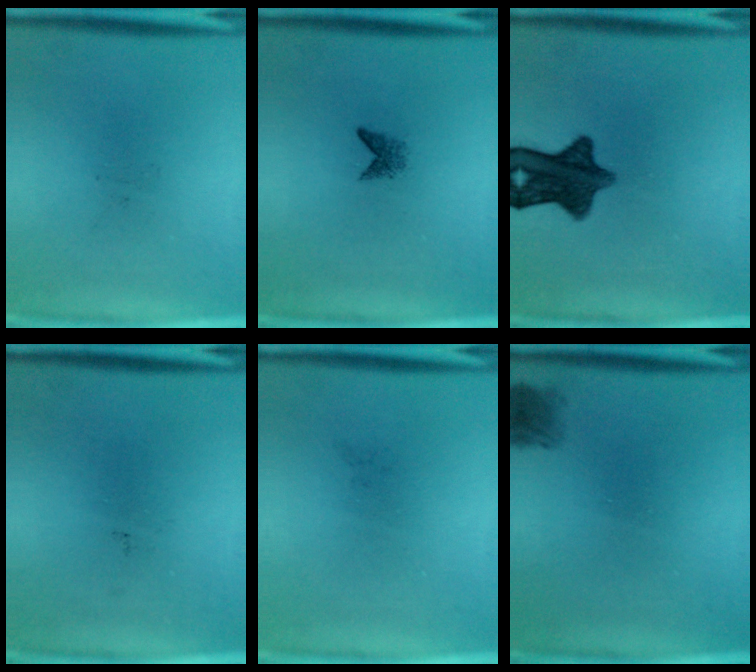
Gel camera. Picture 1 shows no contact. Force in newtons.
{"total": 1.3}
{"total": 10.4}
{"total": 0.0}
{"total": 0.0}
{"total": 2.1}